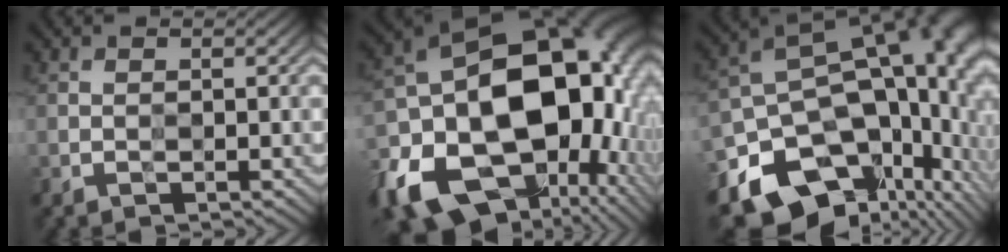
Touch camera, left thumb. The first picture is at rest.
{"total": 23.7, "force": [-5.4, 16.2, 16.4], "torque": [-0.331, -0.038, -0.073]}
{"total": 19.5, "force": [-6.6, 13.1, 12.9], "torque": [-0.207, -0.038, -0.073]}